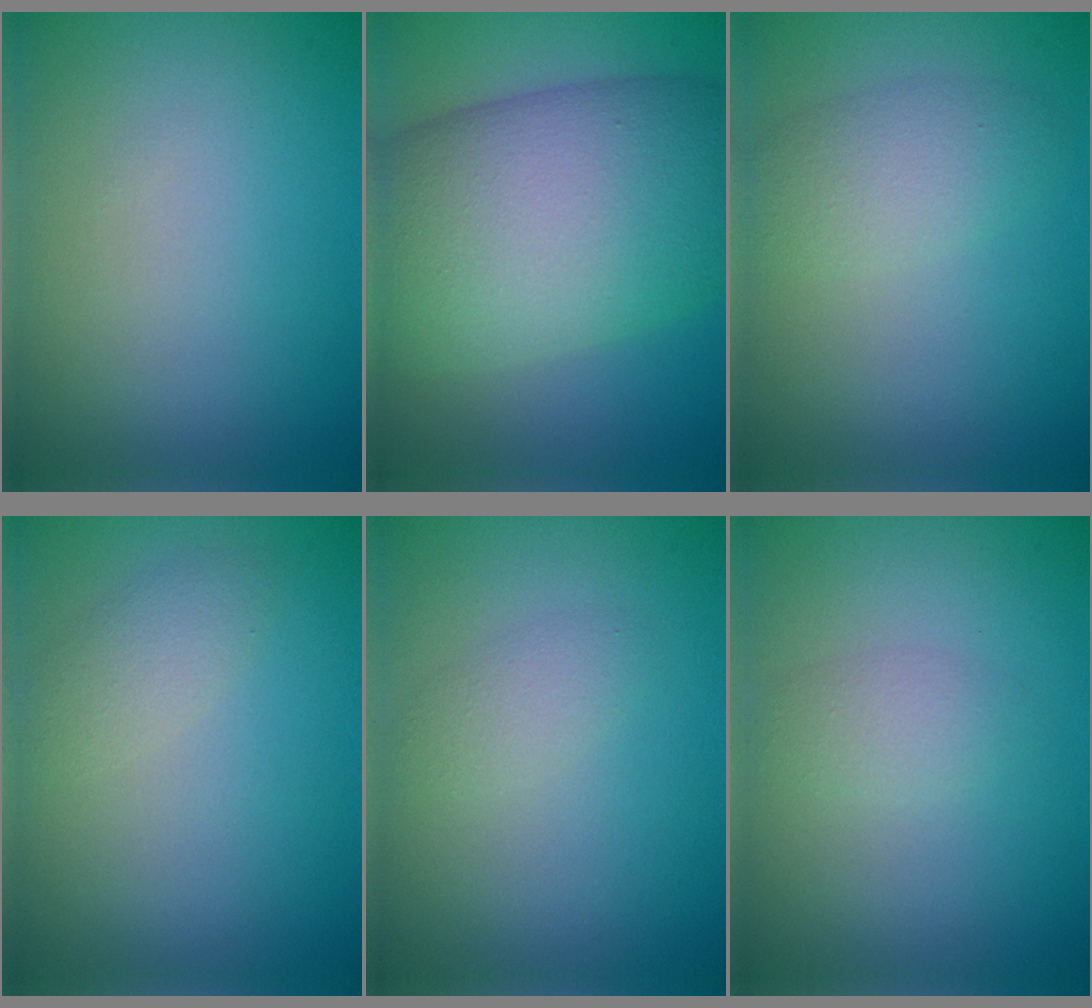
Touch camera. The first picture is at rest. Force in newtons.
{"total": 14.4, "press": 14.4, "slide": 0.3}
{"total": 2.8, "press": 2.8, "slide": 0.1}
{"total": 1.7, "press": 1.7, "slide": 0.1}
{"total": 1.4, "press": 1.4, "slide": 0.1}
{"total": 1.5, "press": 1.5, "slide": 0.0}